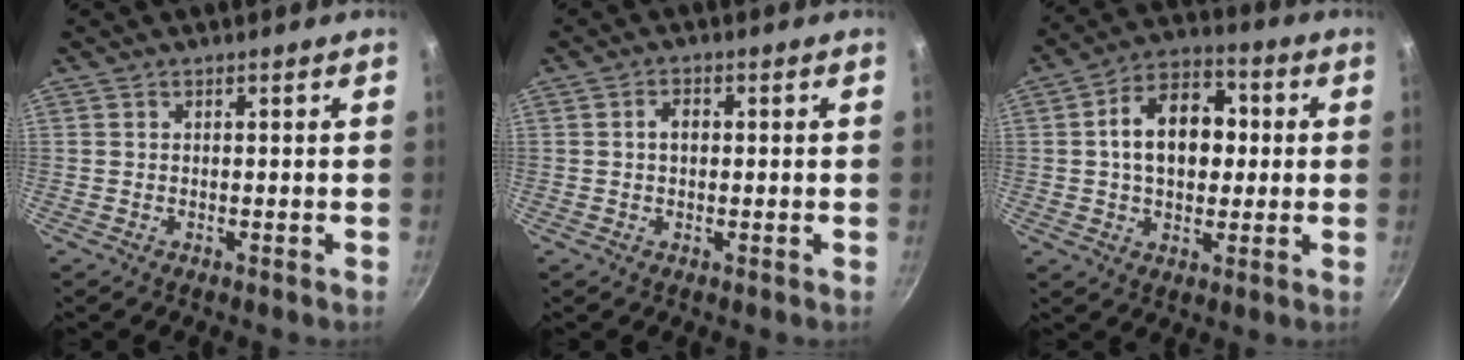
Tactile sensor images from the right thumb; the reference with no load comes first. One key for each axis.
{"total": 2.5, "fx": 0.2, "fy": 1.8, "fz": 1.8, "tx": -0.019, "ty": 0.008, "tz": 0.001}
{"total": 14.2, "fx": 1.4, "fy": 9.7, "fz": 10.2, "tx": -0.124, "ty": 0.023, "tz": 0.007}